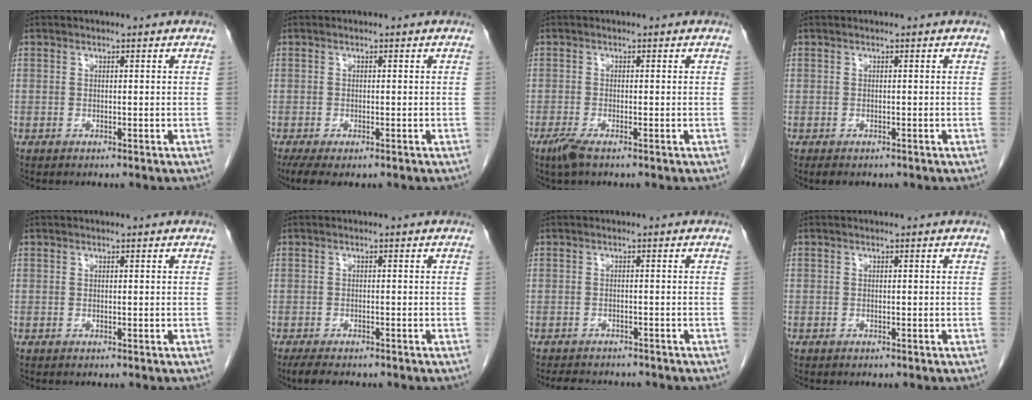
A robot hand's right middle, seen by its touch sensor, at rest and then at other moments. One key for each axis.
{"total": 4.4, "fx": -2.9, "fy": 1.5, "fz": 2.9, "tx": -0.053, "ty": -0.013, "tz": -0.045}
{"total": 2.5, "fx": -1.6, "fy": 0.3, "fz": 1.8, "tx": -0.044, "ty": -0.007, "tz": -0.035}
{"total": 1.7, "fx": -1.2, "fy": 0.8, "fz": 0.8, "tx": -0.015, "ty": -0.002, "tz": -0.013}
{"total": 0.0}
{"total": 4.6, "fx": -3.7, "fy": 1.3, "fz": 2.3, "tx": -0.040, "ty": -0.011, "tz": -0.055}
{"total": 6.7, "fx": -6.1, "fy": 2.1, "fz": 2.1, "tx": -0.029, "ty": -0.002, "tz": -0.080}
{"total": 0.0}